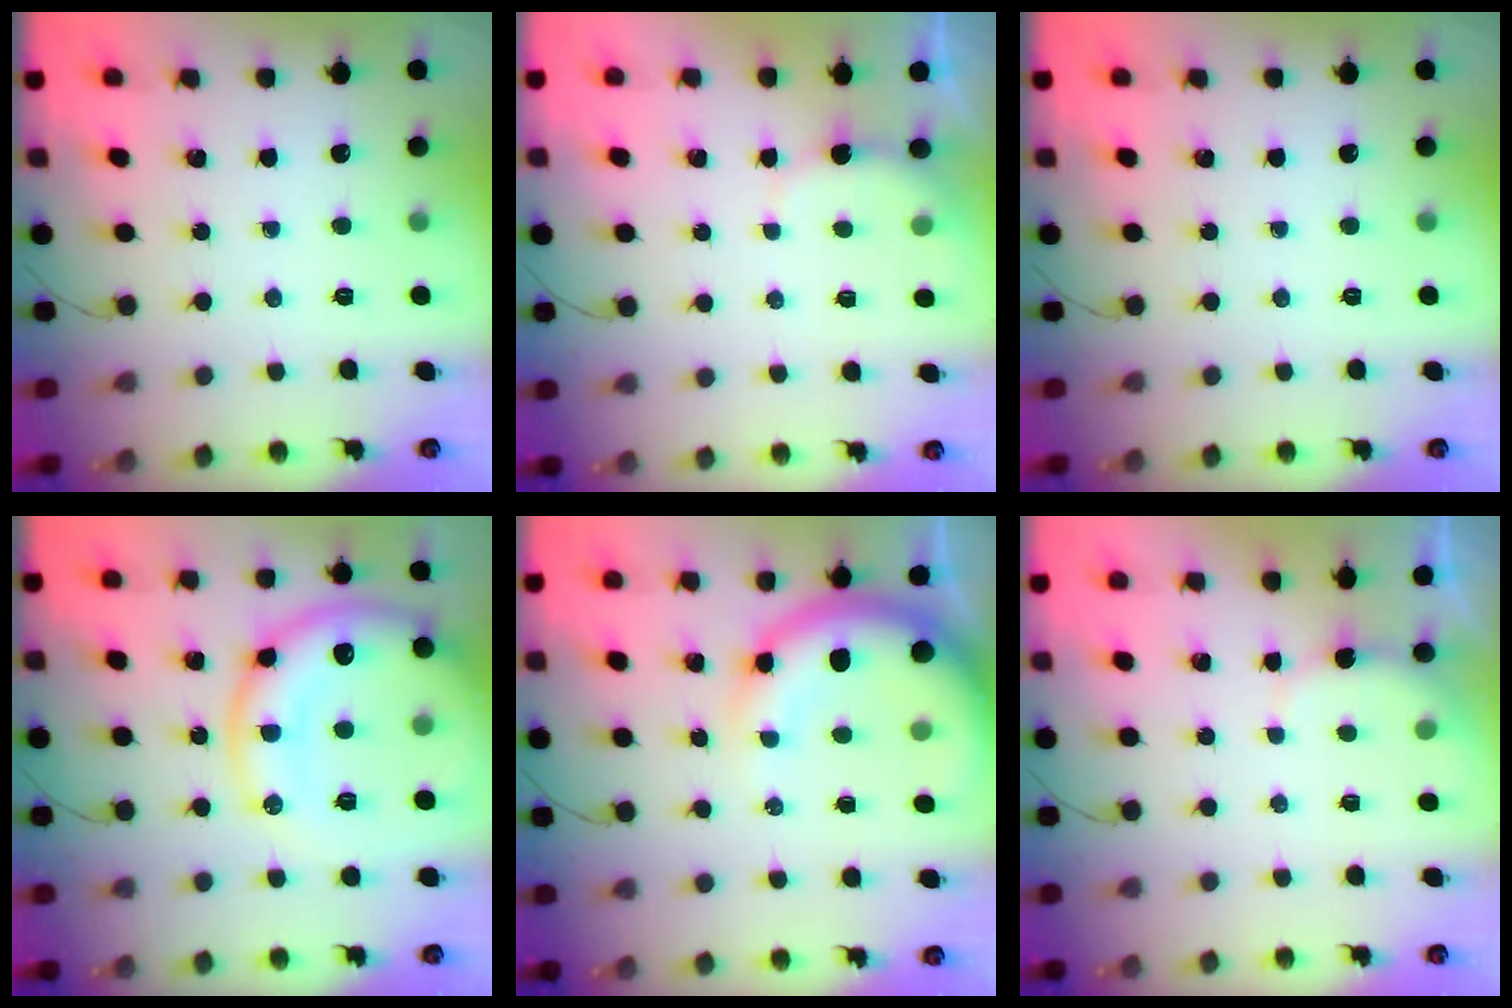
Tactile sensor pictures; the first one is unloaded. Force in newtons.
{"total": 2.3, "press": 2.2, "slide": 0.6}
{"total": 0.0}
{"total": 21.5, "press": 21.4, "slide": 2.2}
{"total": 11.1, "press": 10.9, "slide": 2.2}
{"total": 2.3, "press": 2.2, "slide": 0.6}